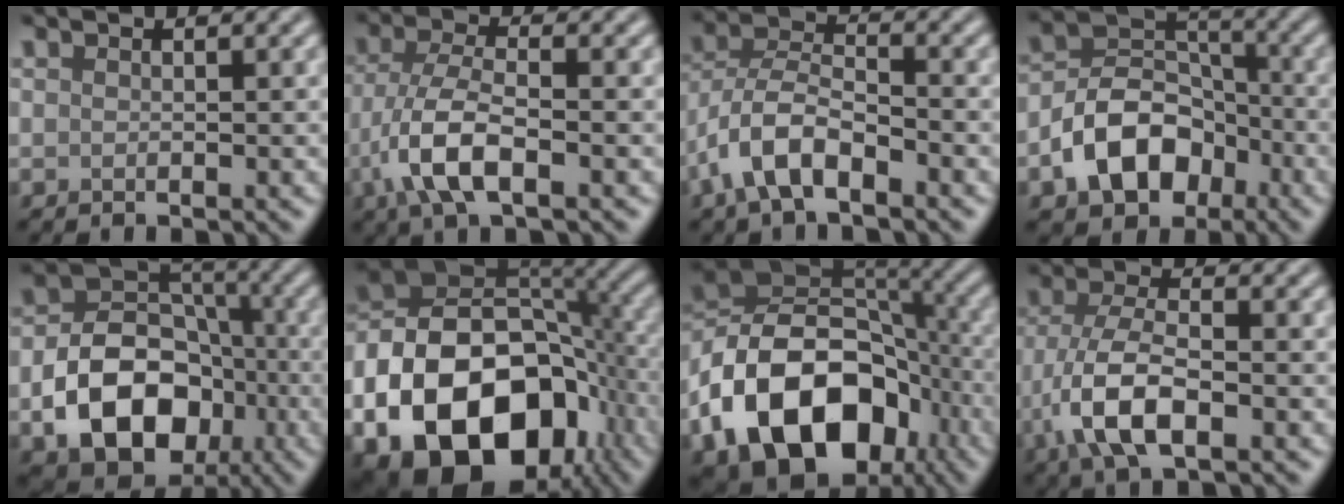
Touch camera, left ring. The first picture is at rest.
{"total": 6.0, "force": [-2.3, 2.3, 5.0], "torque": [-0.107, 0.001, -0.051]}
{"total": 5.9, "force": [-3.2, 2.6, 4.2], "torque": [-0.081, 0.007, -0.072]}
{"total": 7.7, "force": [-3.5, 5.4, 4.3], "torque": [-0.072, 0.001, -0.073]}
{"total": 10.5, "force": [-3.4, 7.4, 6.5], "torque": [-0.110, -0.002, -0.063]}
{"total": 18.0, "force": [-7.1, 11.8, 11.6], "torque": [-0.207, -0.020, -0.123]}
{"total": 15.7, "force": [-6.4, 10.7, 9.6], "torque": [-0.177, -0.007, -0.118]}
{"total": 6.6, "force": [-2.4, 2.9, 5.4], "torque": [-0.115, 0.001, -0.053]}